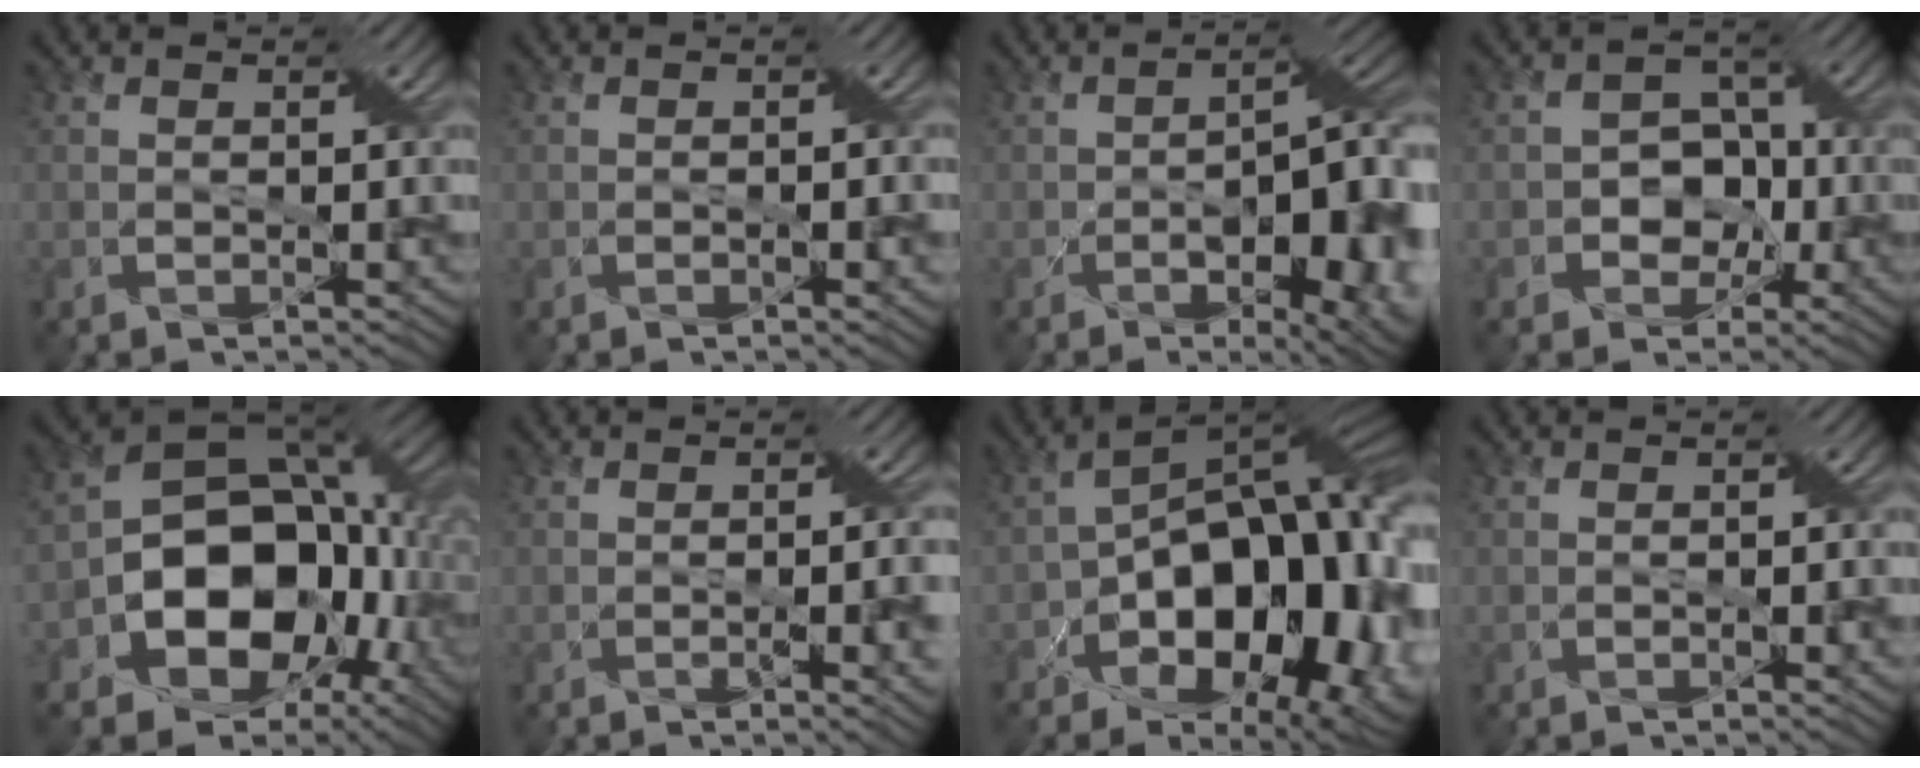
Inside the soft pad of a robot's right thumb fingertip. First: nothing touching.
{"total": 1.7, "force": [-0.4, 0.4, 1.6], "torque": [-0.025, 0.000, -0.005]}
{"total": 14.8, "force": [-4.5, 6.3, 12.6], "torque": [-0.172, -0.028, -0.043]}
{"total": 6.0, "force": [-1.6, 4.8, 3.2], "torque": [-0.028, 0.009, -0.043]}
{"total": 16.0, "force": [-3.9, 11.9, 9.9], "torque": [-0.161, -0.025, -0.071]}
{"total": 4.5, "force": [-1.1, 1.1, 4.2], "torque": [-0.063, -0.006, -0.011]}
{"total": 20.0, "force": [-5.2, 11.7, 15.3], "torque": [-0.196, -0.011, -0.074]}
{"total": 1.4, "force": [-0.3, 0.3, 1.3], "torque": [-0.020, 0.001, -0.005]}